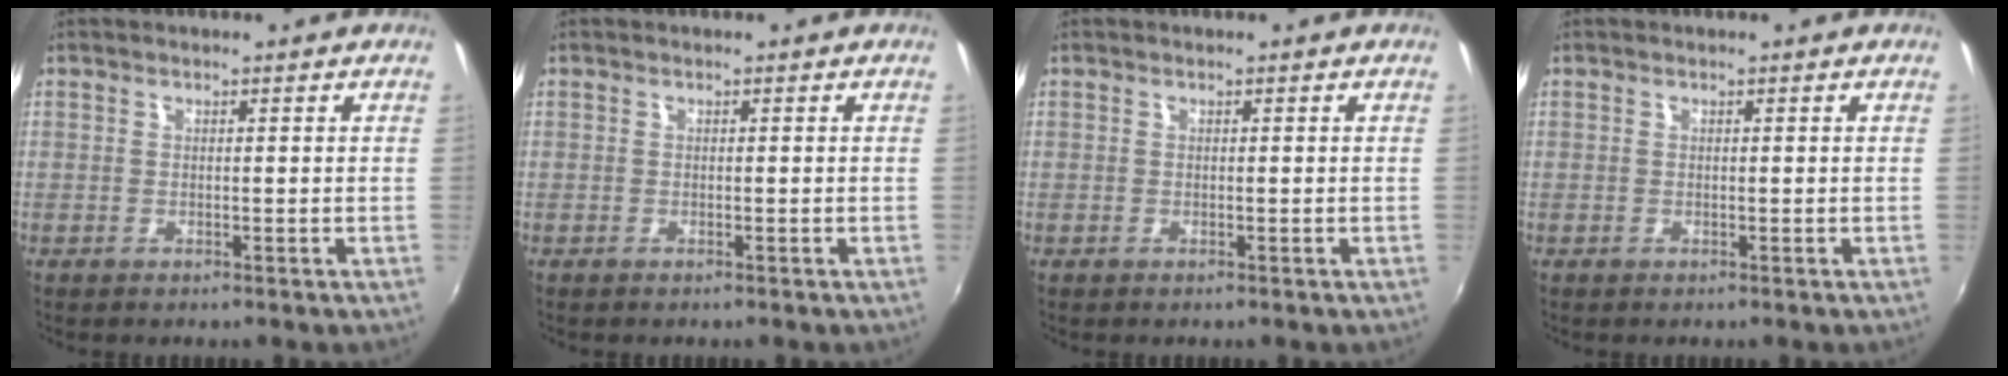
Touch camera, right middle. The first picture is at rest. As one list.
[{"total": 0.0}, {"total": 0.0}, {"total": 0.0}]